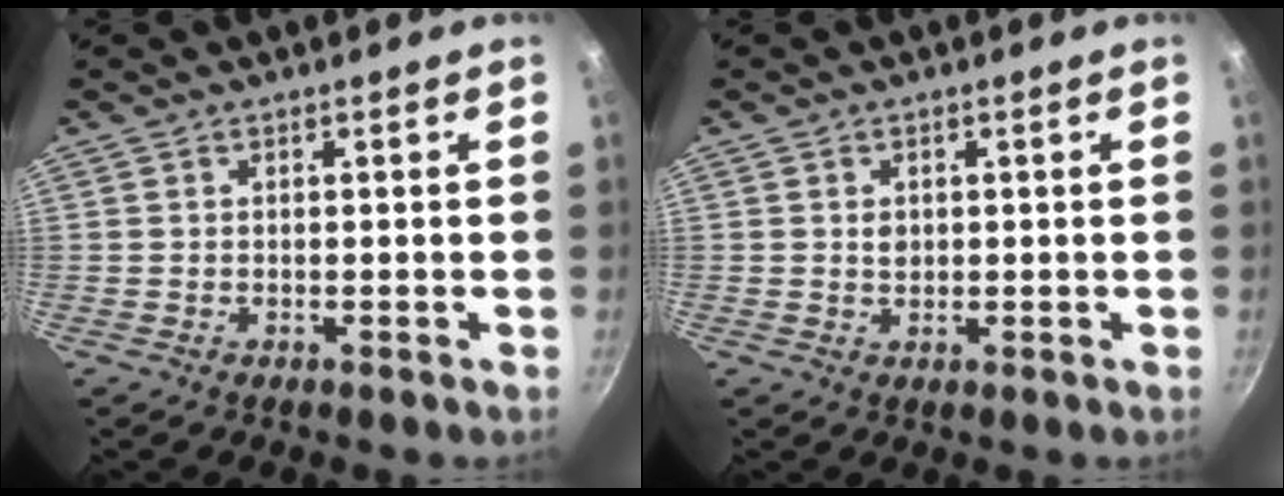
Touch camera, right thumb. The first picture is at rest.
{"total": 1.7, "force": [0.3, 1.4, 0.9], "torque": [-0.011, -0.002, 0.005]}